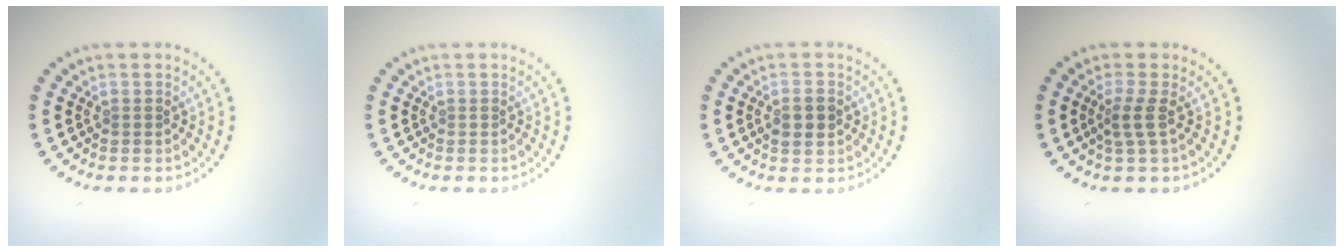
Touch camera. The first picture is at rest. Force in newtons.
{"total": 0.0}
{"total": 2.2, "press": 2.2, "slide": 0.0}
{"total": 2.0, "press": 1.3, "slide": 1.4}